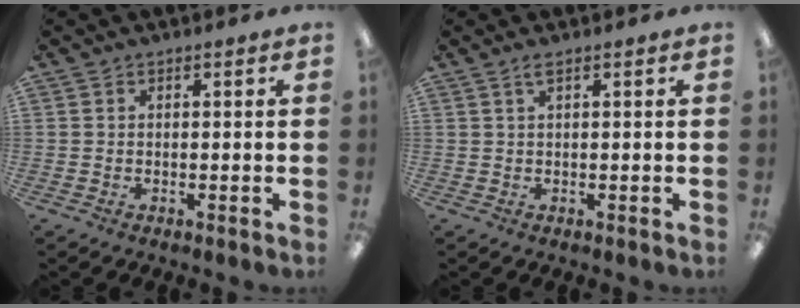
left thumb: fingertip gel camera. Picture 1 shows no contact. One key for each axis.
{"total": 1.3, "fx": 0.8, "fy": 0.1, "fz": 1.0, "tx": -0.022, "ty": 0.002, "tz": 0.013}